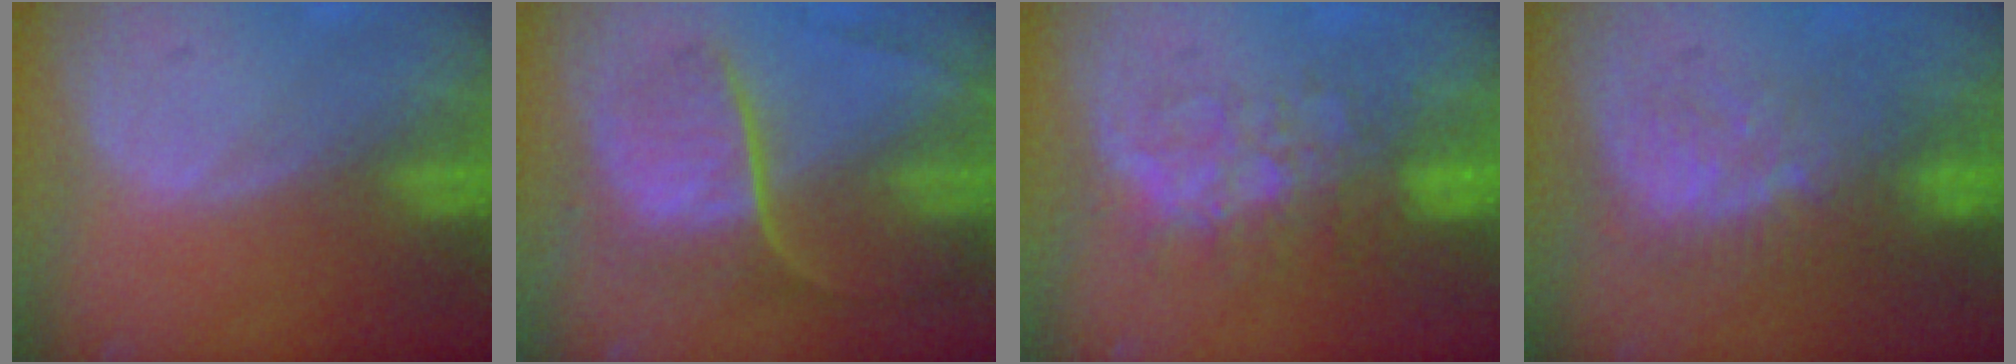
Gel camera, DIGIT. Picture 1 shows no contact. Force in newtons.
{"total": 9.1, "press": 7.7, "slide": 5.0}
{"total": 8.1, "press": 7.1, "slide": 3.8}
{"total": 8.1, "press": 7.6, "slide": 2.6}